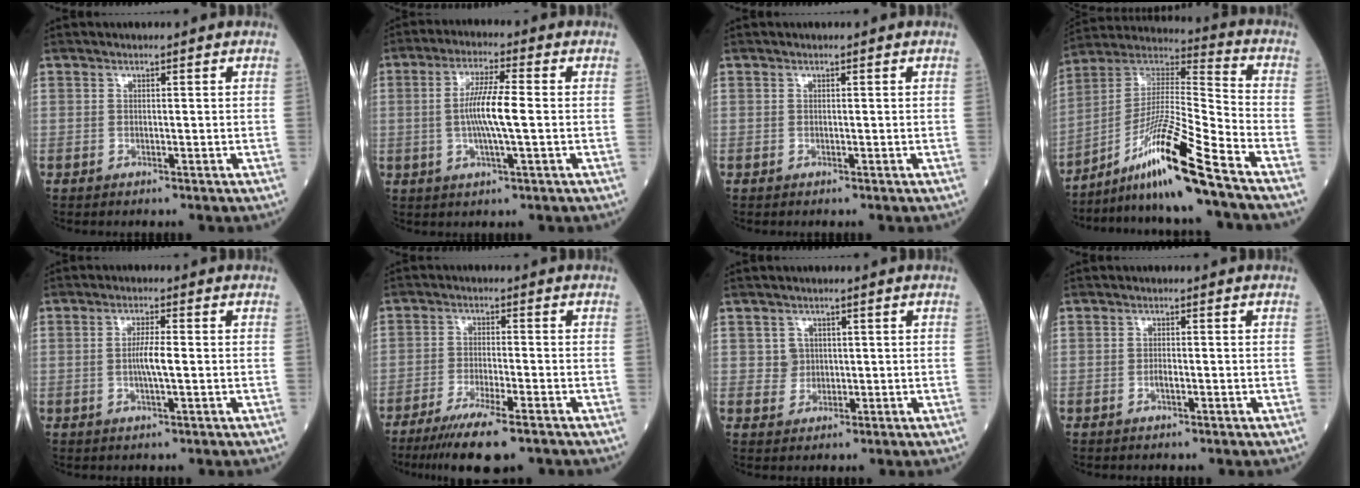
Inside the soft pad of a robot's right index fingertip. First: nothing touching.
{"total": 7.5, "force": [-0.4, 0.2, 7.5], "torque": [-0.148, -0.001, -0.011]}
{"total": 0.0}
{"total": 15.3, "force": [-10.2, -1.5, 11.4], "torque": [-0.220, 0.002, -0.182]}
{"total": 3.5, "force": [-0.4, 0.1, 3.5], "torque": [-0.070, -0.002, -0.008]}
{"total": 9.7, "force": [-7.1, 0.8, 6.6], "torque": [-0.114, -0.025, -0.114]}
{"total": 2.1, "force": [0.3, 2.1, 0.2], "torque": [-0.005, 0.001, 0.007]}
{"total": 1.1, "force": [-0.5, 0.1, 0.9], "torque": [-0.022, 0.000, -0.009]}